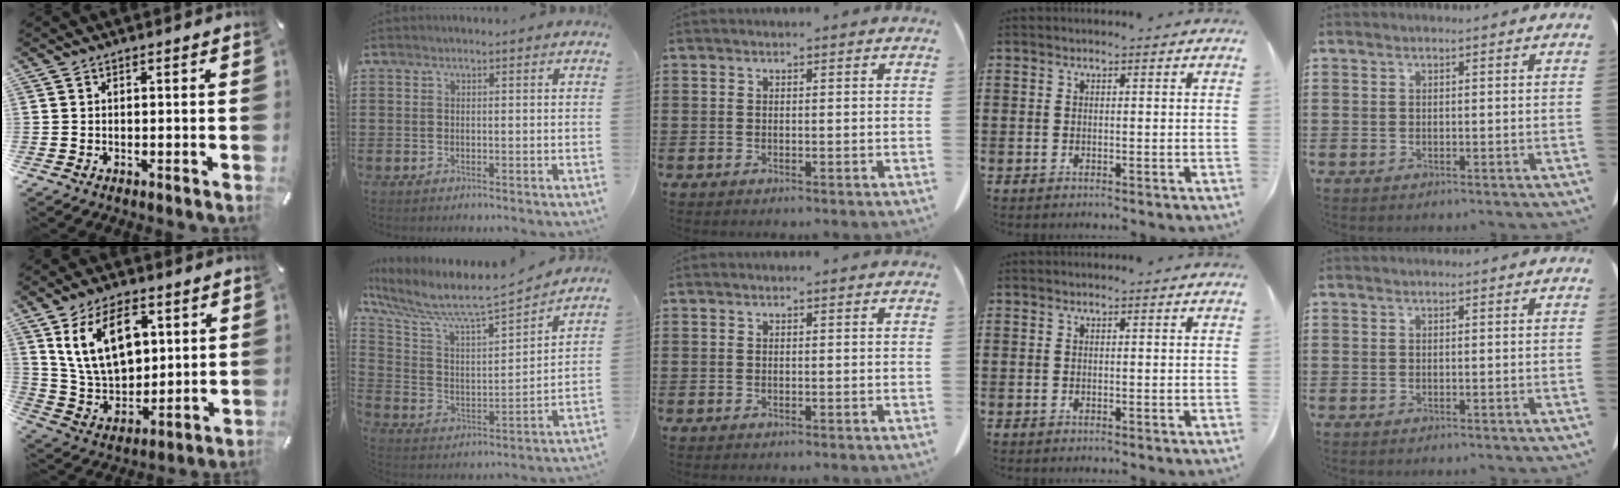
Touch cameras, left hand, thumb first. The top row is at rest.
{"thumb": {"total": 16.2, "force": [6.4, 10.6, 10.4], "torque": [-0.218, -0.011, 0.116]}, "index": {"total": 7.0, "force": [6.0, 0.6, 3.5], "torque": [-0.100, -0.054, 0.093]}}